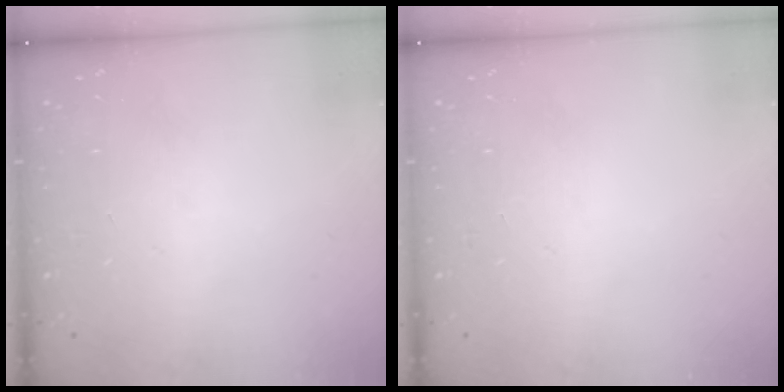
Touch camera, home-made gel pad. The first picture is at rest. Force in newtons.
{"total": 0.0}